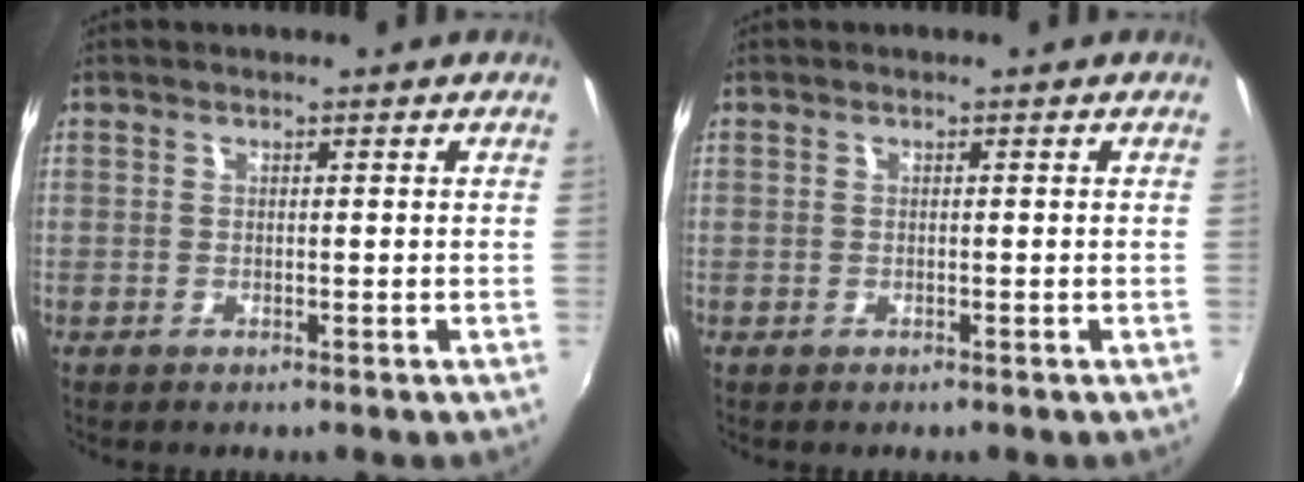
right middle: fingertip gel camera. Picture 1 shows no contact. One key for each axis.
{"total": 0.0}